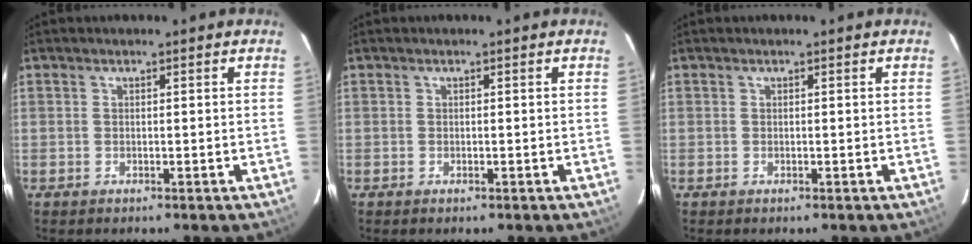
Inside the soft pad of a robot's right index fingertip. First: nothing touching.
{"total": 0.0}
{"total": 0.0}